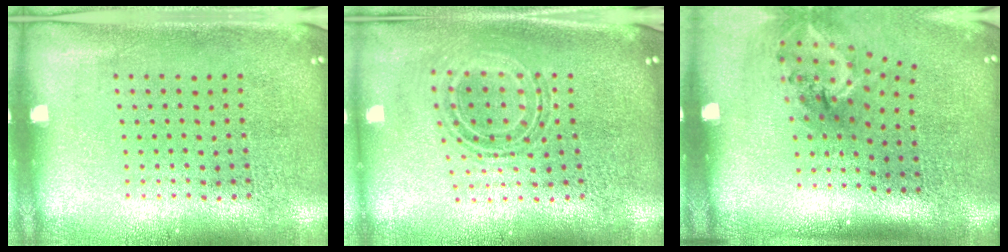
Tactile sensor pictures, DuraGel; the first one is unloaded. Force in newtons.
{"total": 0.8, "press": 0.8, "slide": 0.3}
{"total": 1.9, "press": 1.3, "slide": 1.5}